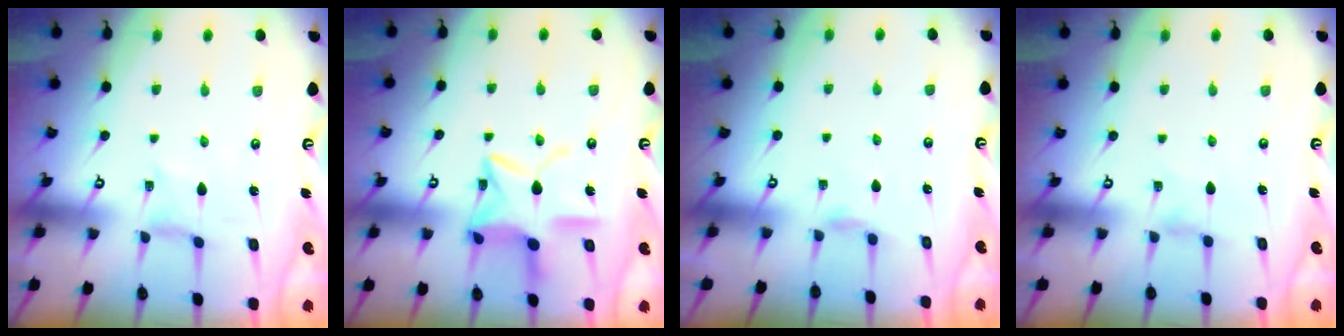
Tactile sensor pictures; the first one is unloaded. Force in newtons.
{"total": 13.3, "press": 13.3, "slide": 0.9}
{"total": 3.6, "press": 3.6, "slide": 0.6}
{"total": 0.9, "press": 0.8, "slide": 0.3}